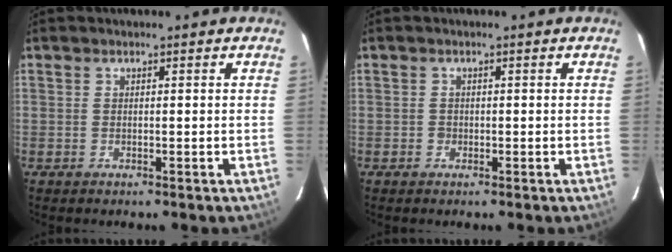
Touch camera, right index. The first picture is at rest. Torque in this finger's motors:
{"motor_torque": [0.36, 0.10, 0.14, 0.02]}